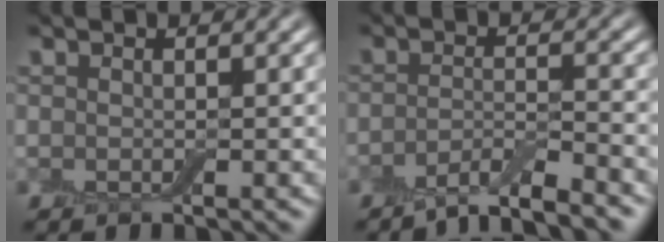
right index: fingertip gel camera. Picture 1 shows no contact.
{"total": 3.8, "force": [-3.0, 0.6, 2.2], "torque": [-0.033, 0.004, -0.064]}